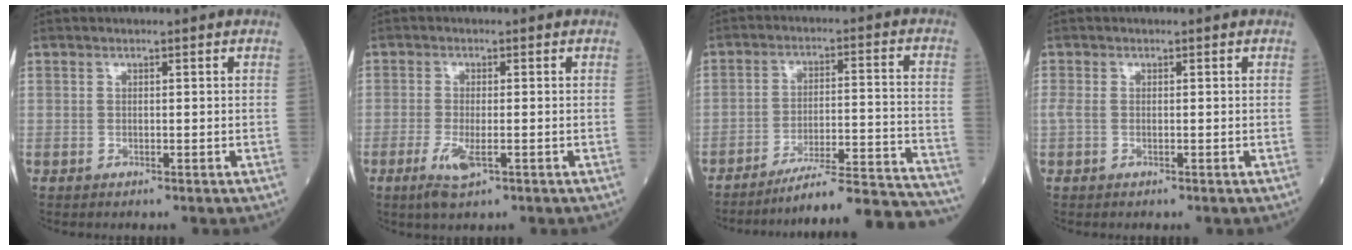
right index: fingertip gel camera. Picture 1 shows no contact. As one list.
[{"total": 4.0, "force": [-1.7, 0.9, 3.4], "torque": [-0.078, -0.008, -0.030]}, {"total": 21.8, "force": [-20.8, -0.5, 6.5], "torque": [-0.043, 0.006, -0.286]}, {"total": 1.4, "force": [-0.1, 0.7, 1.2], "torque": [-0.044, 0.004, 0.002]}]